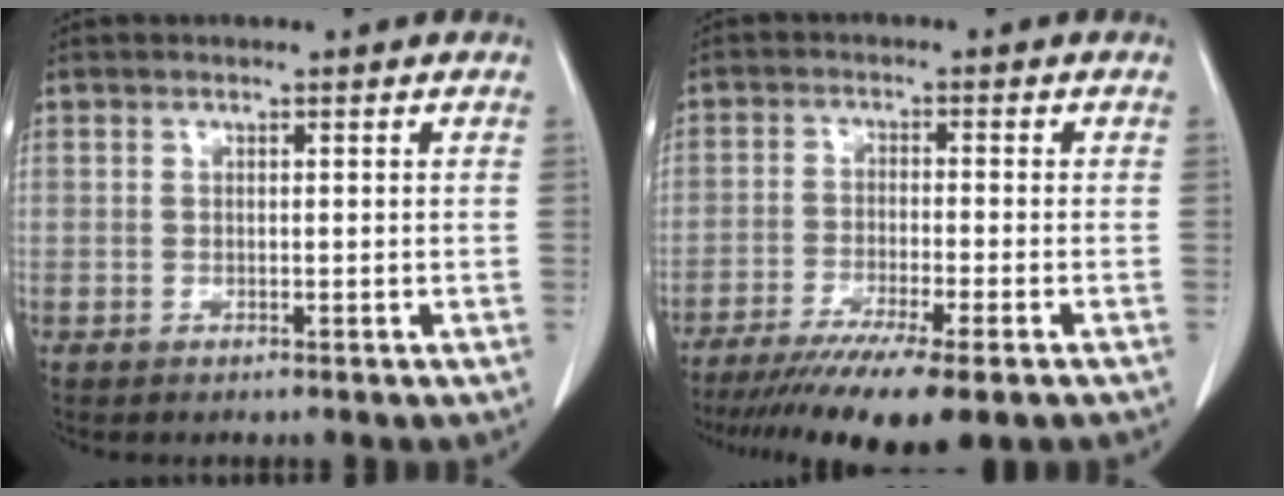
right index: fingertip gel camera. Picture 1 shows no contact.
{"total": 13.1, "force": [-9.8, 0.7, 8.8], "torque": [-0.139, -0.034, -0.155]}